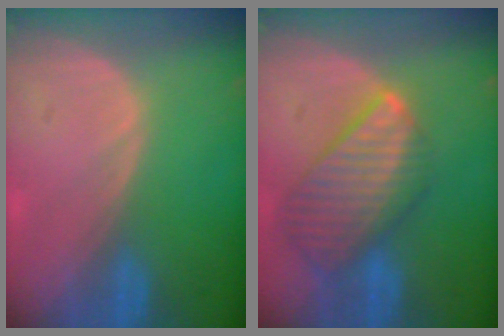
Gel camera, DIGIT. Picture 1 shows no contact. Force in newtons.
{"total": 9.7, "press": 8.5, "slide": 4.7}